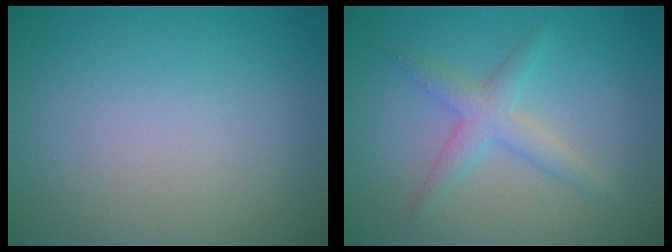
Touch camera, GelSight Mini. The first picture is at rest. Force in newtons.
{"total": 2.5, "press": 2.5, "slide": 0.1}